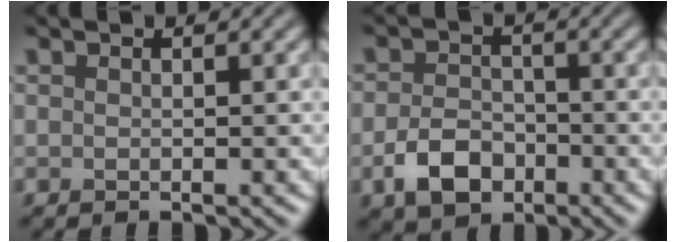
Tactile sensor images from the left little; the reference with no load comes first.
{"total": 4.3, "force": [-2.1, 2.9, 2.4], "torque": [-0.046, -0.002, -0.043]}